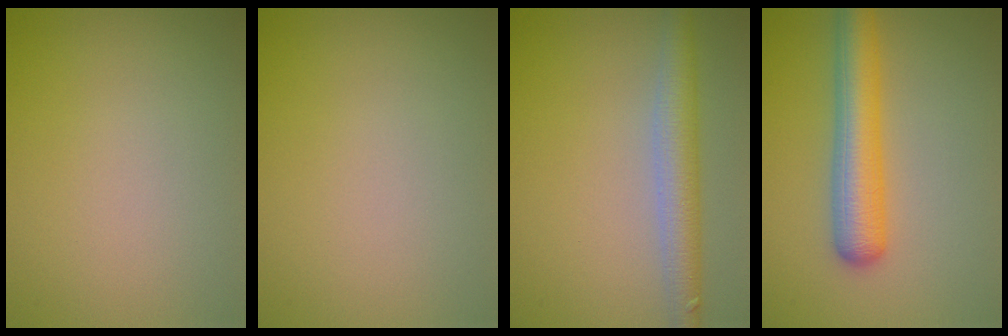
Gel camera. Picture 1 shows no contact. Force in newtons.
{"total": 0.0}
{"total": 3.9, "press": 3.9, "slide": 0.3}
{"total": 5.5, "press": 5.5, "slide": 0.3}